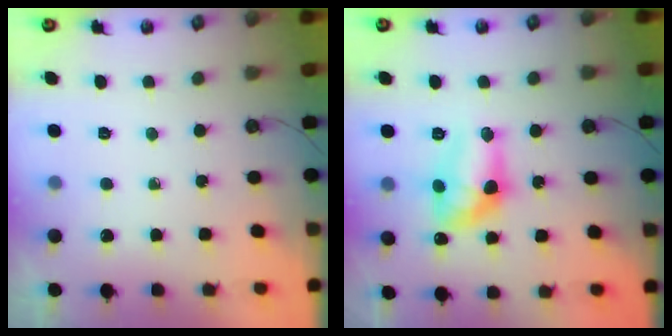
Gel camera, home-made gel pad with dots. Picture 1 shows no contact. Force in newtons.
{"total": 12.4, "press": 12.4, "slide": 0.7}